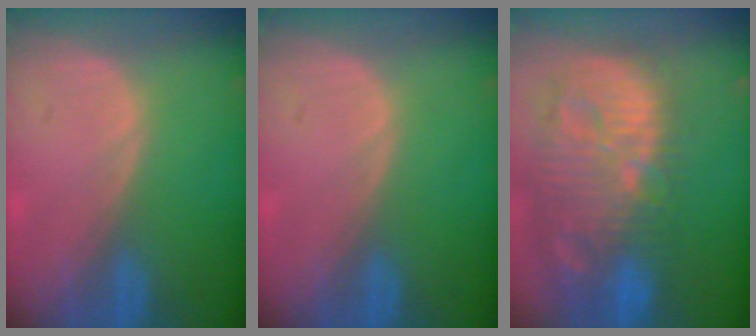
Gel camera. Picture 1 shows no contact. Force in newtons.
{"total": 0.0}
{"total": 14.4, "press": 12.5, "slide": 7.1}